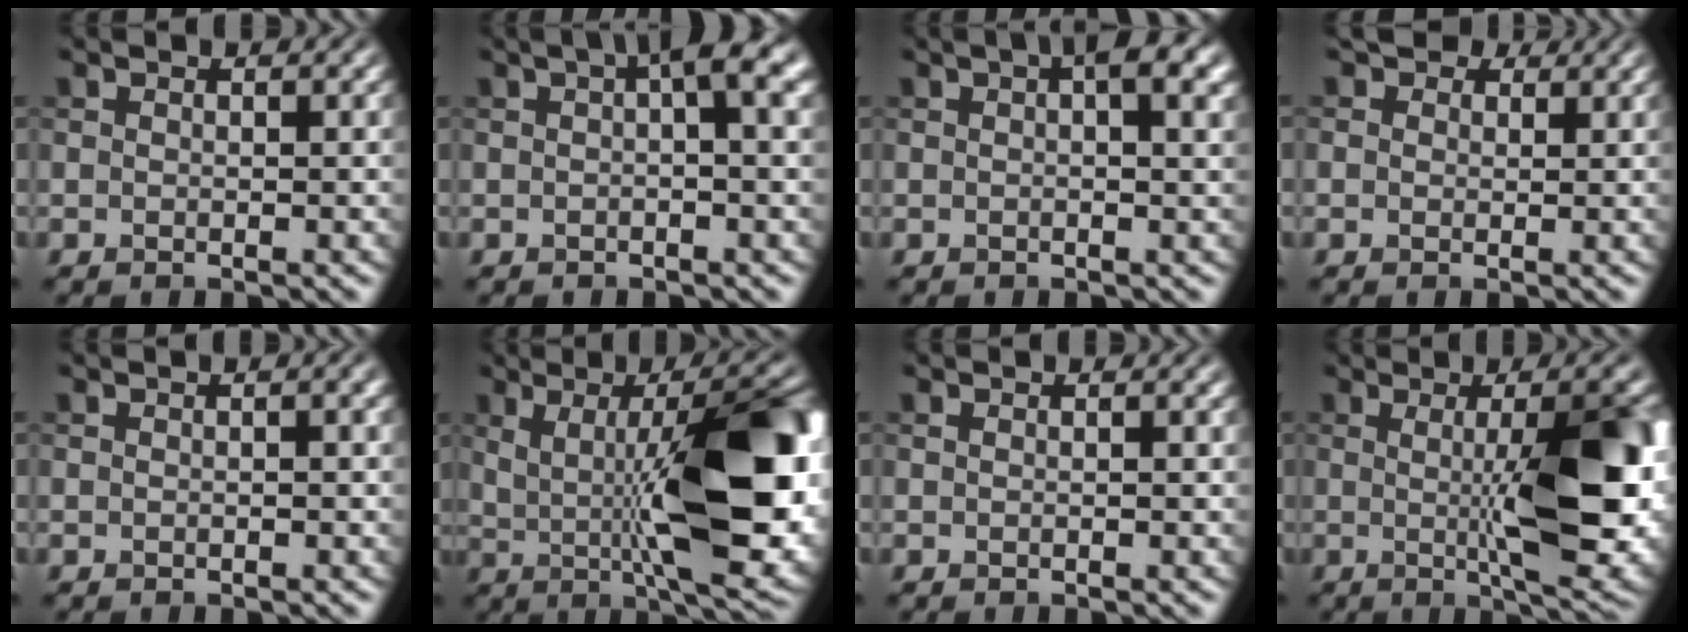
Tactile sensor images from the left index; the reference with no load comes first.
{"total": 4.8, "force": [1.5, 1.0, 4.5], "torque": [-0.062, 0.011, 0.013]}
{"total": 4.5, "force": [1.7, 1.4, 3.9], "torque": [-0.053, 0.007, 0.019]}
{"total": 3.3, "force": [2.0, 2.1, 1.4], "torque": [-0.033, -0.001, 0.020]}
{"total": 0.8, "force": [-0.3, 0.1, 0.8], "torque": [-0.015, 0.002, -0.006]}
{"total": 13.6, "force": [0.4, 4.3, 12.9], "torque": [-0.168, -0.005, 0.009]}
{"total": 0.0}
{"total": 11.3, "force": [-0.1, 2.7, 11.0], "torque": [-0.132, -0.010, 0.006]}